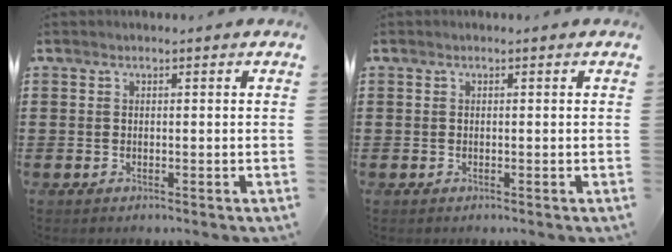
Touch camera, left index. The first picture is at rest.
{"total": 0.0}